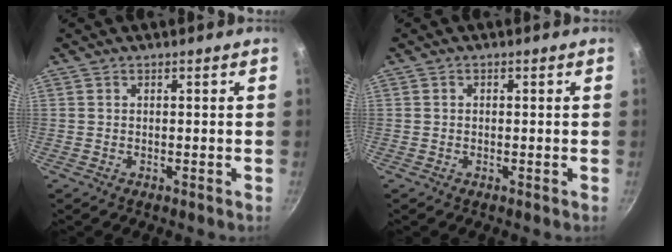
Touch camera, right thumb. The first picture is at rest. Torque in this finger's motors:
{"motor_torque": [-0.65, -0.16, -0.24, 0.01, 0.02]}